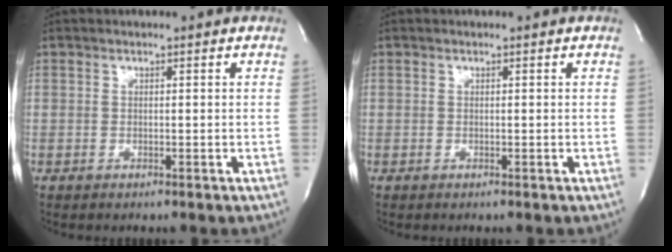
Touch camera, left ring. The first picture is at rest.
{"total": 0.0}